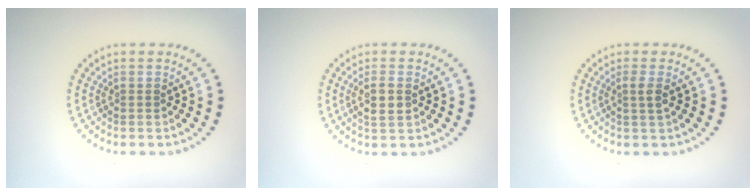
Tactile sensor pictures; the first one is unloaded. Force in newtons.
{"total": 2.0, "press": 2.0, "slide": 0.6}
{"total": 1.3, "press": 0.9, "slide": 0.9}